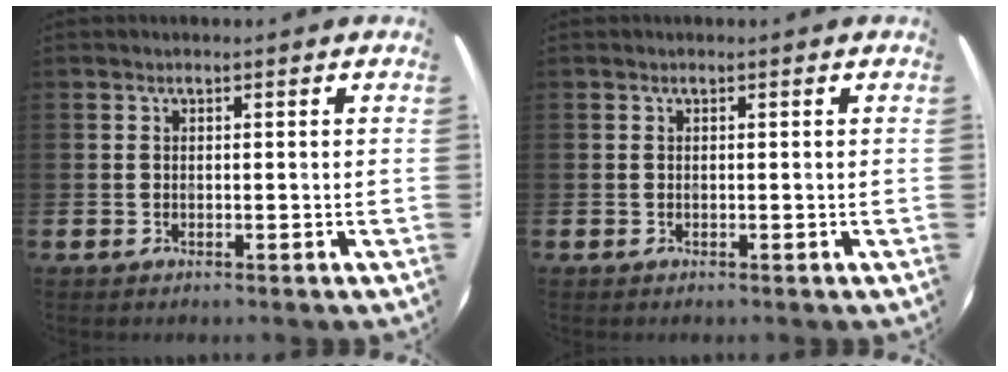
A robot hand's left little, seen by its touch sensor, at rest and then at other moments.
{"total": 0.0}